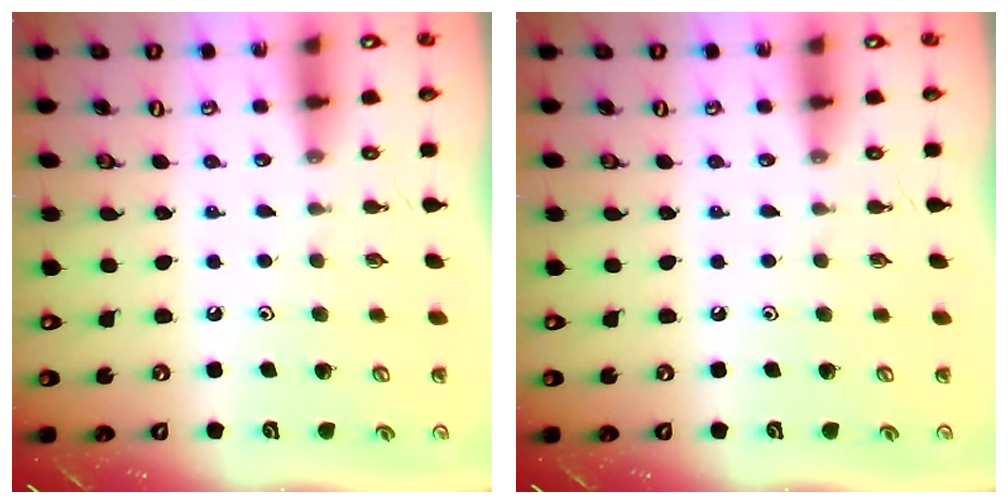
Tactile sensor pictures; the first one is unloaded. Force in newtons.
{"total": 0.0}